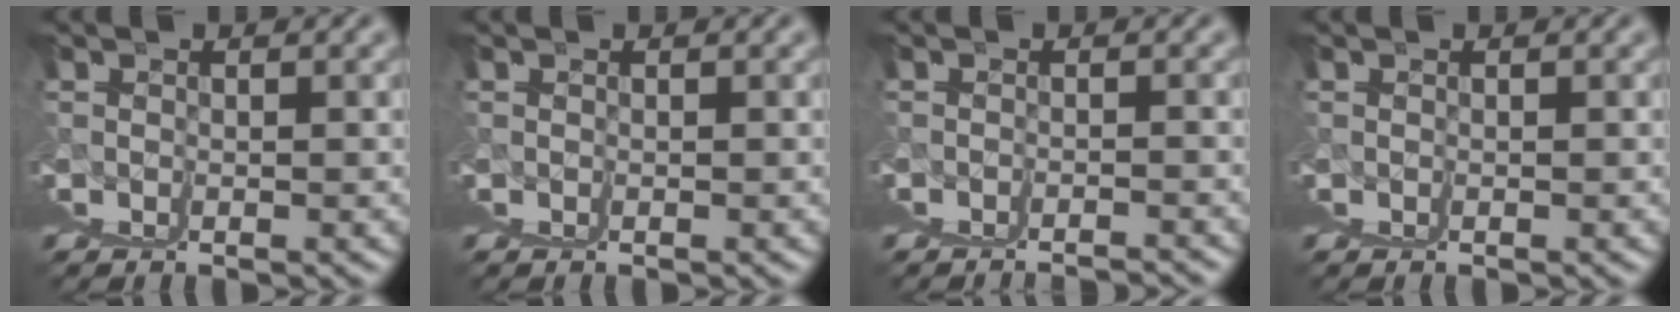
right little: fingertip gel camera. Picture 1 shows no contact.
{"total": 0.0}
{"total": 3.1, "force": [-1.0, -2.5, -1.4], "torque": [0.028, 0.009, -0.016]}
{"total": 0.0}